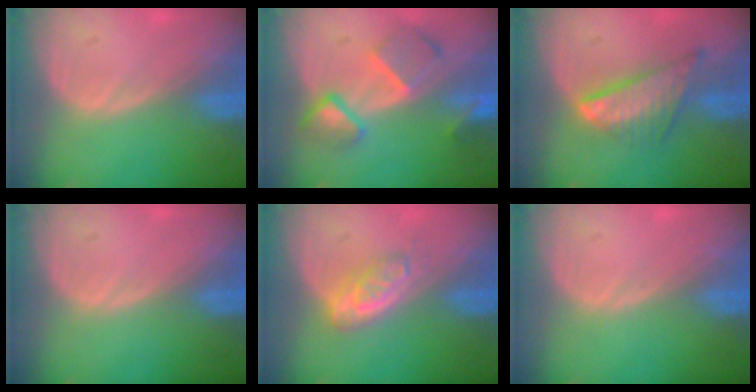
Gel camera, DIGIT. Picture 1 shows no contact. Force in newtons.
{"total": 7.5, "press": 6.7, "slide": 3.5}
{"total": 7.4, "press": 6.5, "slide": 3.5}
{"total": 0.0}
{"total": 4.6, "press": 4.2, "slide": 1.9}
{"total": 0.0}